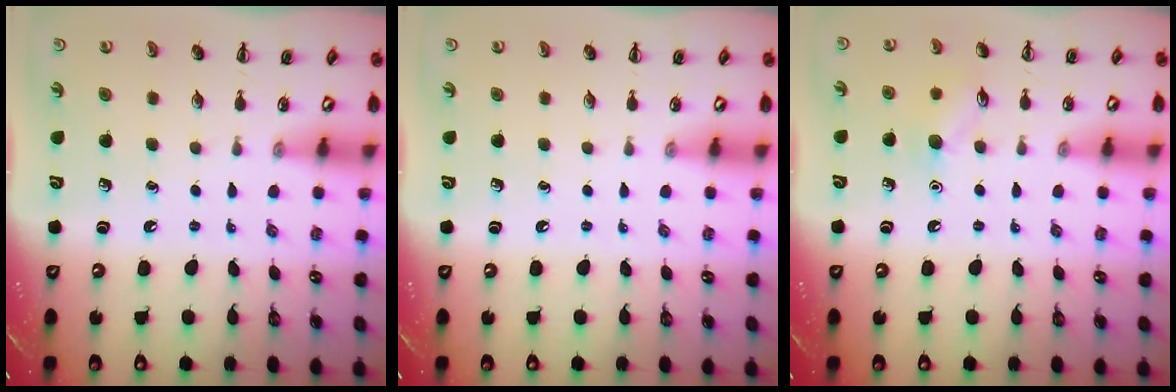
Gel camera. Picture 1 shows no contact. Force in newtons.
{"total": 0.0}
{"total": 7.3, "press": 7.2, "slide": 1.0}